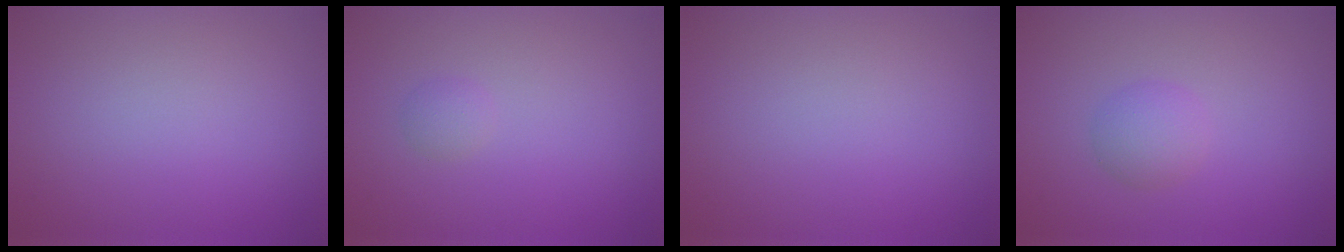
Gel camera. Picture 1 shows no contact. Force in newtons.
{"total": 0.9, "press": 0.9, "slide": 0.0}
{"total": 0.0}
{"total": 2.0, "press": 2.0, "slide": 0.0}